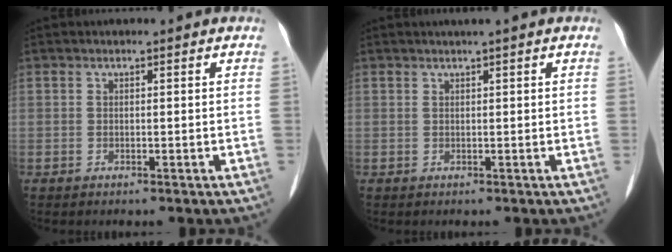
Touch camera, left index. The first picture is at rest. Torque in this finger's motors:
{"motor_torque": [-0.26, -0.27, -0.06, 0.02]}